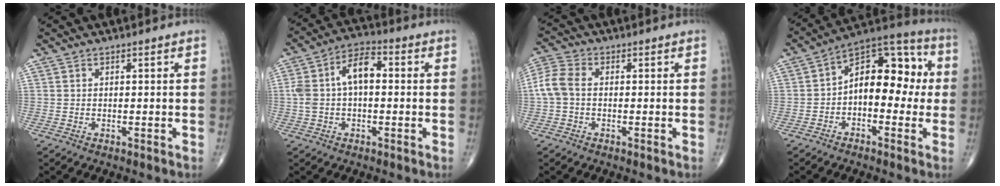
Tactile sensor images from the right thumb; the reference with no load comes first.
{"total": 9.7, "force": [0.7, 5.5, 8.0], "torque": [-0.160, 0.036, 0.008]}
{"total": 5.8, "force": [-0.3, 3.9, 4.3], "torque": [-0.104, 0.016, -0.015]}
{"total": 13.9, "force": [-0.4, 8.4, 11.1], "torque": [-0.118, 0.047, -0.024]}